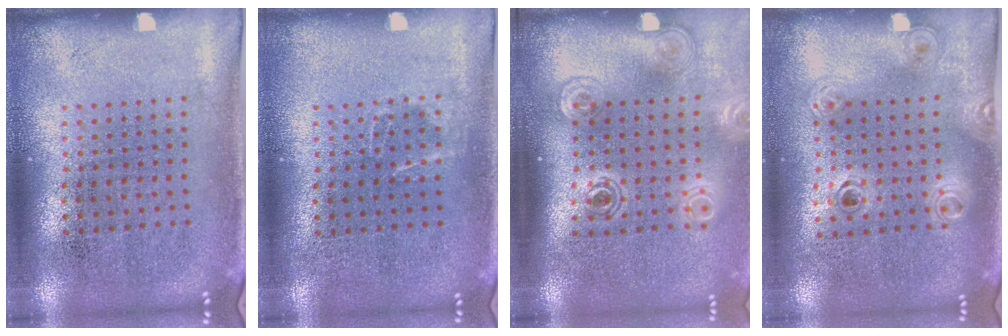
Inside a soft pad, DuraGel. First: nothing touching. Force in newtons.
{"total": 0.9, "press": 0.8, "slide": 0.2}
{"total": 1.8, "press": 1.3, "slide": 1.2}
{"total": 1.1, "press": 1.0, "slide": 0.4}